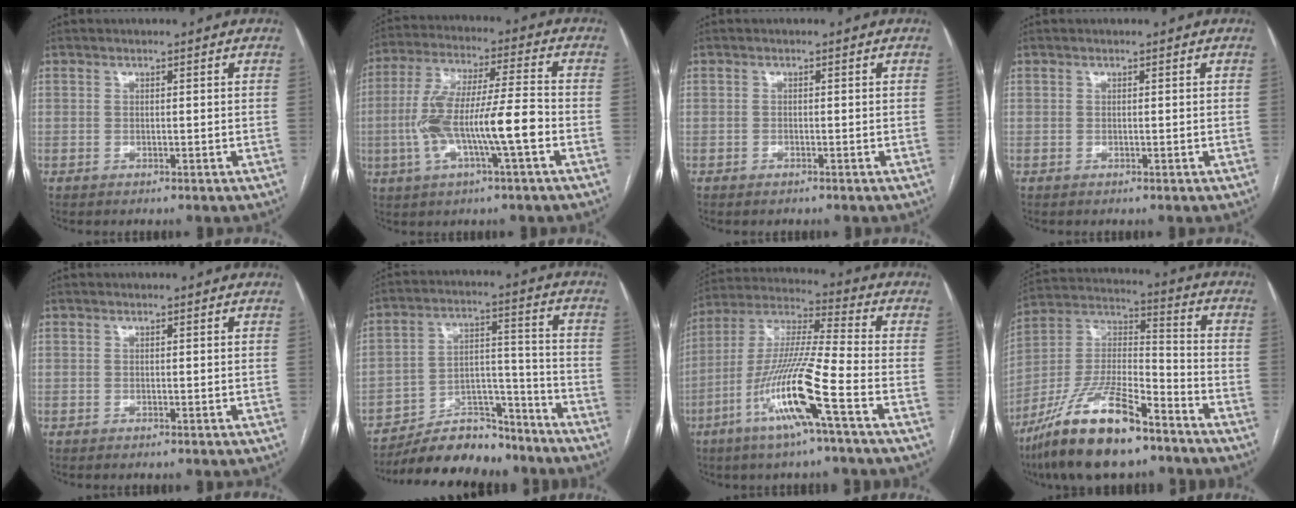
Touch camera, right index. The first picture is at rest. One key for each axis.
{"total": 13.5, "fx": -3.4, "fy": 1.5, "fz": 13.0, "tx": -0.256, "ty": 0.016, "tz": -0.062}
{"total": 0.5, "fx": -0.4, "fy": 0.3, "fz": 0.2, "tx": -0.007, "ty": 0.000, "tz": -0.003}
{"total": 0.0}
{"total": 0.0}
{"total": 13.6, "fx": -12.3, "fy": 4.4, "fz": 3.7, "tx": -0.046, "ty": 0.042, "tz": -0.201}
{"total": 15.2, "fx": -6.7, "fy": -0.4, "fz": 13.7, "tx": -0.280, "ty": -0.010, "tz": -0.130}
{"total": 19.3, "fx": -13.2, "fy": 4.6, "fz": 13.3, "tx": -0.279, "ty": -0.009, "tz": -0.240}